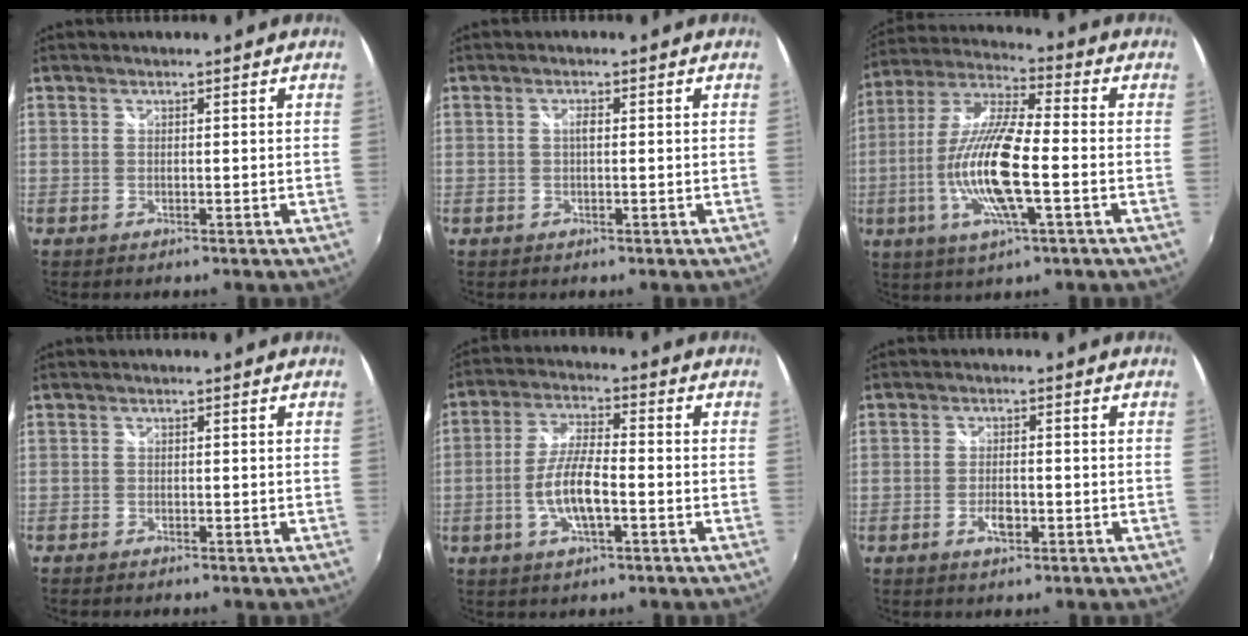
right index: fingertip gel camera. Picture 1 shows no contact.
{"total": 1.1, "force": [-0.1, 0.4, 1.0], "torque": [-0.019, 0.004, -0.004]}
{"total": 16.1, "force": [-3.7, 3.3, 15.4], "torque": [-0.307, -0.011, -0.072]}
{"total": 1.3, "force": [-1.2, 0.5, 0.2], "torque": [-0.009, -0.007, -0.022]}
{"total": 8.4, "force": [-2.6, 2.4, 7.7], "torque": [-0.157, 0.001, -0.050]}
{"total": 3.3, "force": [-1.4, 1.5, 2.5], "torque": [-0.052, -0.003, -0.025]}